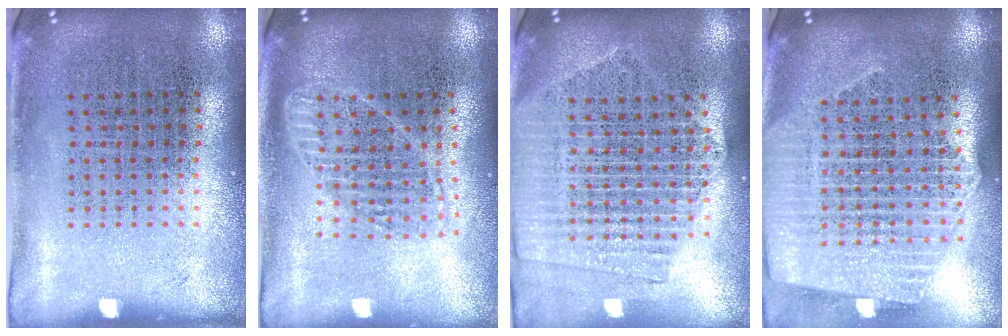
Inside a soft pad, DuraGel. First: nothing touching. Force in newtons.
{"total": 1.8, "press": 1.6, "slide": 0.9}
{"total": 2.1, "press": 1.9, "slide": 0.9}
{"total": 2.5, "press": 2.1, "slide": 1.3}